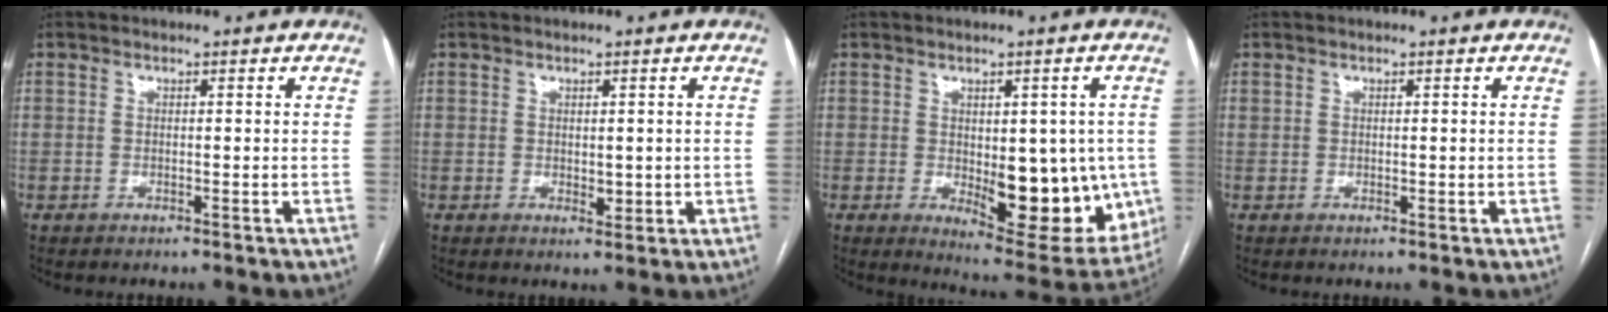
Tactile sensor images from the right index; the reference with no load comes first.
{"total": 2.3, "force": [0.1, 1.4, 1.8], "torque": [-0.025, -0.006, 0.007]}
{"total": 14.9, "force": [-1.9, 6.3, 13.4], "torque": [-0.163, -0.010, -0.003]}
{"total": 0.7, "force": [0.4, 0.4, 0.4], "torque": [-0.007, -0.001, 0.009]}